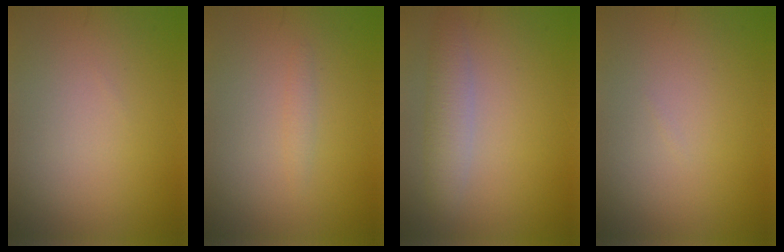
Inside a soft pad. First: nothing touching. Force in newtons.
{"total": 0.8, "press": 0.8, "slide": 0.0}
{"total": 2.8, "press": 2.8, "slide": 0.0}
{"total": 0.0}